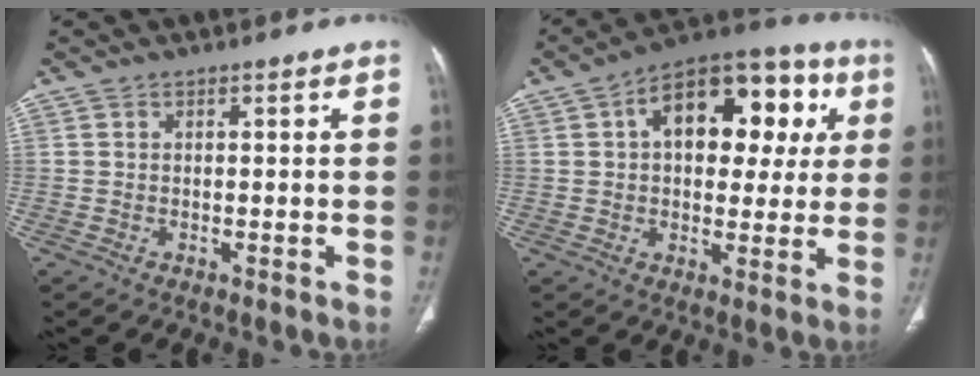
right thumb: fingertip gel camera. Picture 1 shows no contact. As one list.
[{"total": 19.5, "force": [5.2, 11.5, 14.9], "torque": [-0.161, 0.024, 0.067]}]